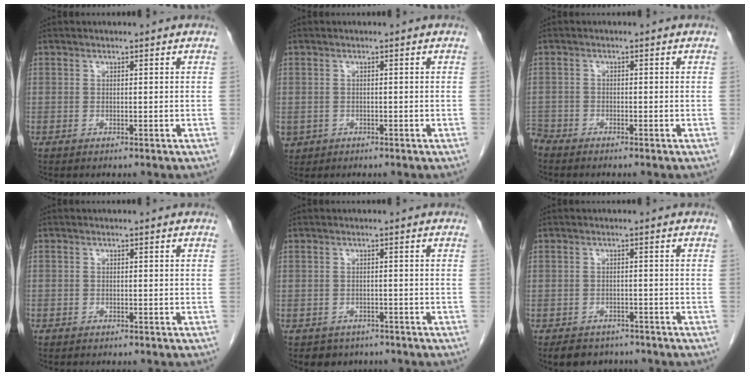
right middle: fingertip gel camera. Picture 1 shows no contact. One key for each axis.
{"total": 2.7, "fx": -1.2, "fy": 2.4, "fz": 0.6, "tx": -0.009, "ty": 0.000, "tz": -0.014}
{"total": 2.6, "fx": -2.5, "fy": 0.7, "fz": 0.0, "tx": 0.000, "ty": -0.006, "tz": -0.049}
{"total": 0.7, "fx": -0.5, "fy": 0.4, "fz": 0.1, "tx": -0.006, "ty": 0.002, "tz": -0.010}
{"total": 3.3, "fx": -2.5, "fy": 2.2, "fz": 0.1, "tx": -0.007, "ty": 0.008, "tz": -0.035}
{"total": 5.3, "fx": -4.4, "fy": 2.8, "fz": 1.0, "tx": -0.009, "ty": 0.004, "tz": -0.059}